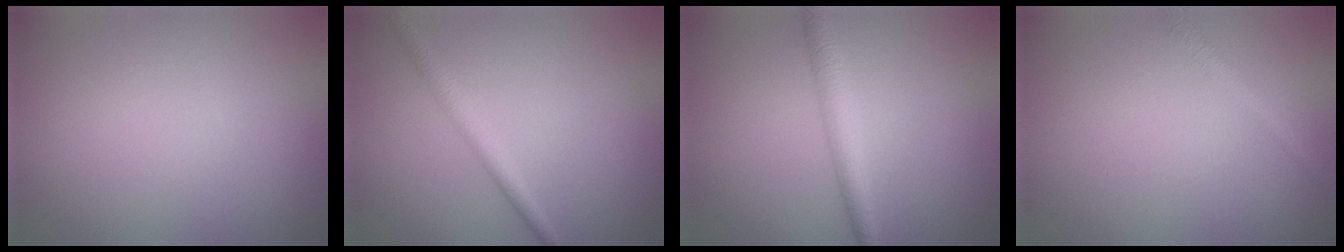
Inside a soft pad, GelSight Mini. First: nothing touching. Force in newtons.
{"total": 2.1, "press": 2.1, "slide": 0.0}
{"total": 2.7, "press": 2.7, "slide": 0.0}
{"total": 1.3, "press": 1.3, "slide": 0.0}